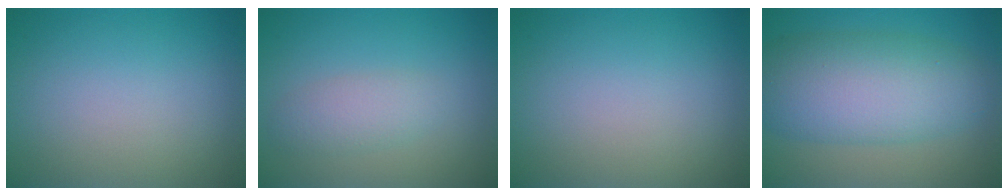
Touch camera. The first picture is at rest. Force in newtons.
{"total": 2.2, "press": 2.2, "slide": 0.1}
{"total": 0.0}
{"total": 8.8, "press": 8.8, "slide": 0.2}